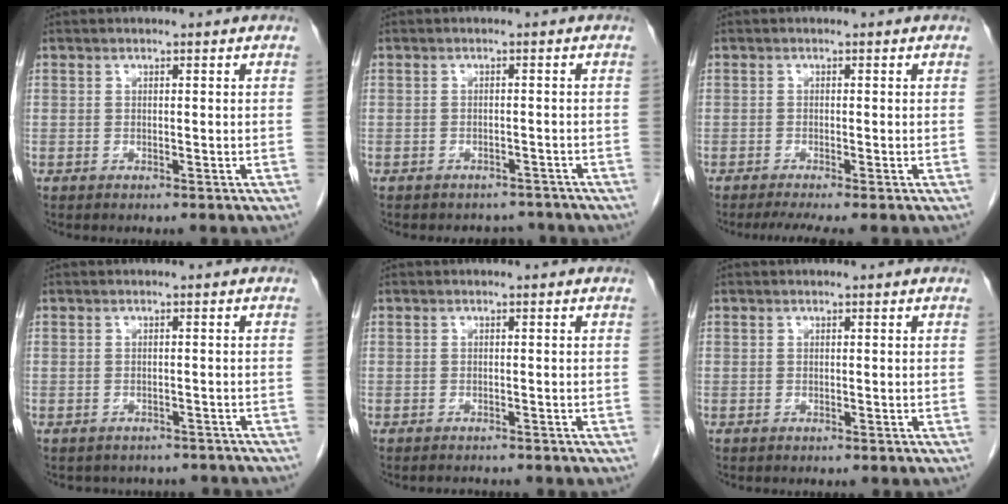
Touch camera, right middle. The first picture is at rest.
{"total": 5.1, "force": [-4.5, 2.3, 0.3], "torque": [0.001, 0.007, -0.051]}
{"total": 3.4, "force": [-2.5, -0.1, 2.3], "torque": [-0.035, -0.009, -0.043]}
{"total": 7.2, "force": [-6.3, 3.2, 1.0], "torque": [-0.011, 0.011, -0.062]}
{"total": 1.7, "force": [-1.7, 0.4, 0.2], "torque": [-0.004, -0.006, -0.021]}
{"total": 0.0}